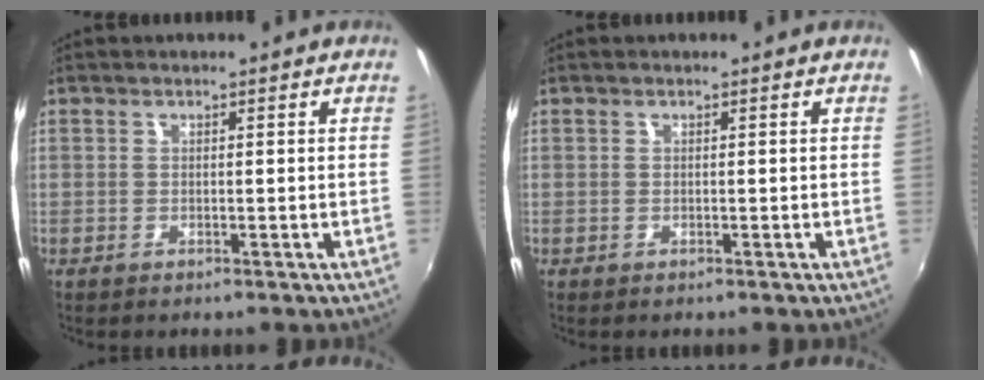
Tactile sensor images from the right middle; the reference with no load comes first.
{"total": 0.0}